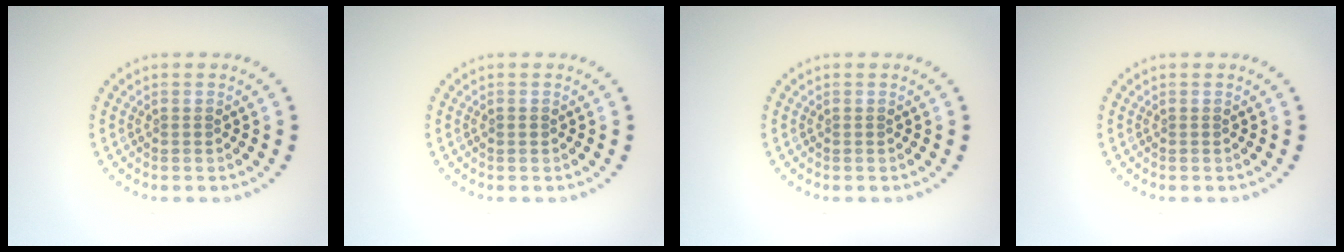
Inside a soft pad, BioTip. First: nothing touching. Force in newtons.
{"total": 0.5, "press": 0.5, "slide": 0.2}
{"total": 0.0}
{"total": 0.0}